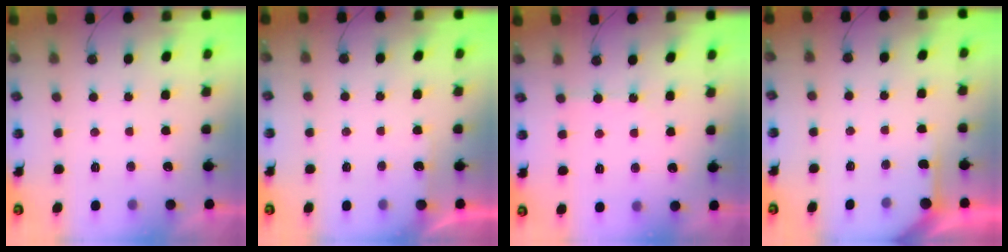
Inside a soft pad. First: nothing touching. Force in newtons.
{"total": 3.2, "press": 3.2, "slide": 0.5}
{"total": 2.8, "press": 2.8, "slide": 0.4}
{"total": 3.2, "press": 3.2, "slide": 0.3}